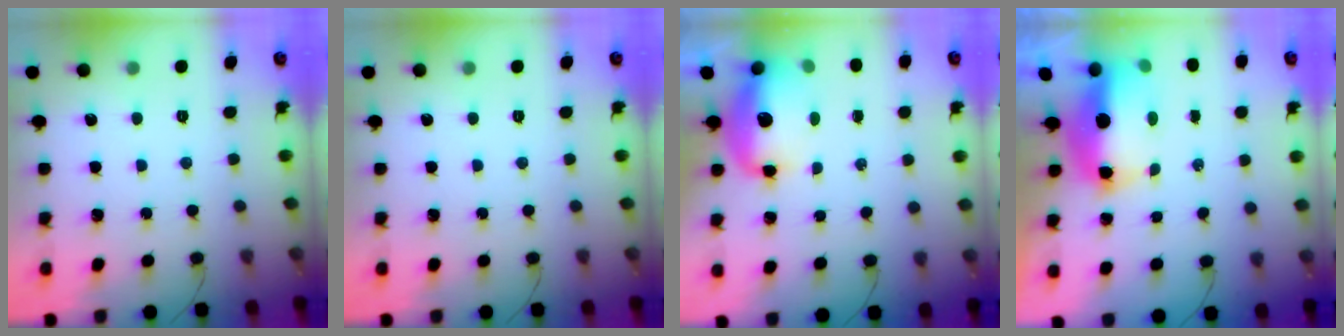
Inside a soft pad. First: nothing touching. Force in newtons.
{"total": 0.0}
{"total": 13.1, "press": 12.8, "slide": 2.8}
{"total": 10.5, "press": 10.3, "slide": 2.2}